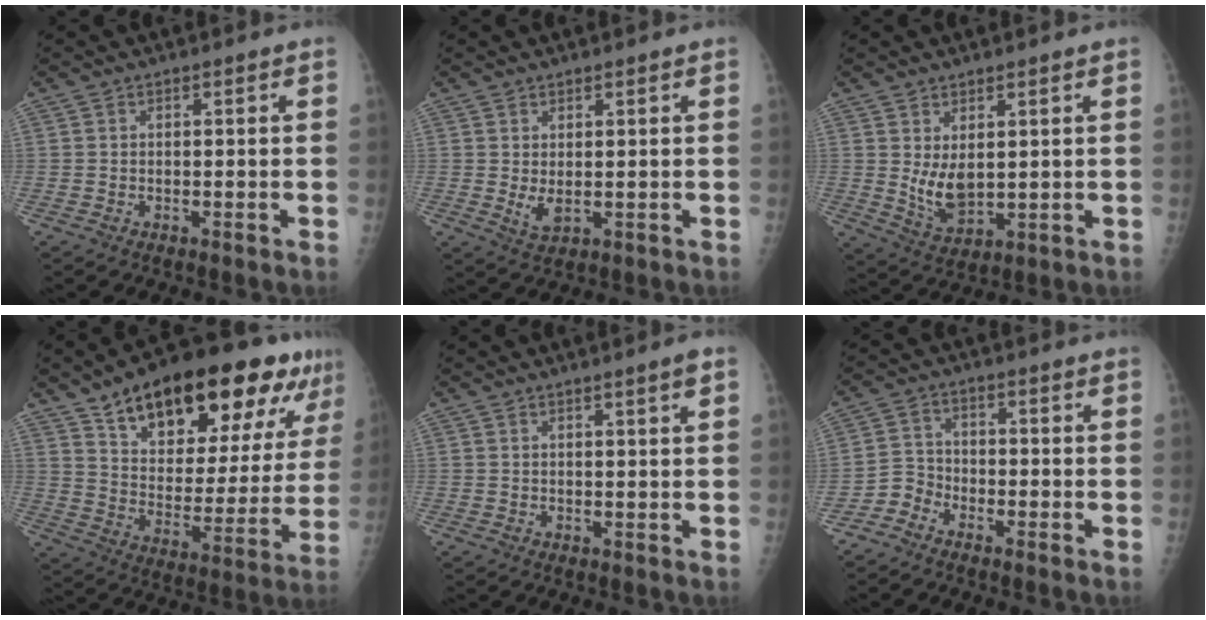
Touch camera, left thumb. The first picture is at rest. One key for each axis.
{"total": 3.2, "fx": 0.6, "fy": 1.5, "fz": 2.8, "tx": -0.047, "ty": -0.013, "tz": 0.017}
{"total": 7.3, "fx": 1.9, "fy": 4.1, "fz": 5.8, "tx": -0.091, "ty": -0.028, "tz": 0.051}
{"total": 28.7, "fx": 17.1, "fy": 11.7, "fz": 19.9, "tx": -0.265, "ty": -0.032, "tz": 0.265}
{"total": 2.2, "fx": 1.3, "fy": -0.1, "fz": 1.8, "tx": -0.026, "ty": -0.007, "tz": 0.020}
{"total": 3.6, "fx": -2.8, "fy": 2.2, "fz": 0.4, "tx": 0.004, "ty": 0.015, "tz": -0.066}